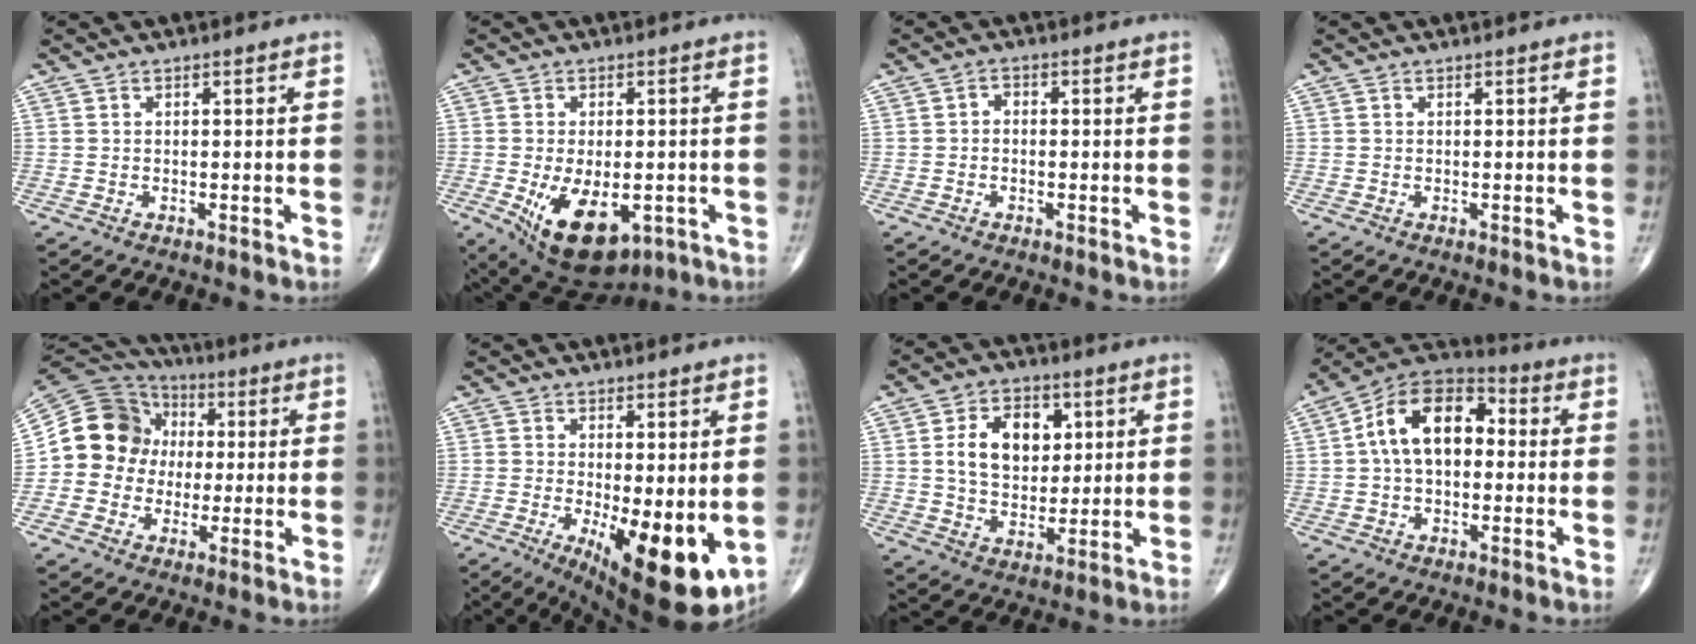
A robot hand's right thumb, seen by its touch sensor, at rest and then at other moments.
{"total": 13.9, "force": [-4.8, 7.5, 10.7], "torque": [-0.167, -0.006, -0.054]}
{"total": 1.6, "force": [-0.3, 1.2, 1.0], "torque": [-0.007, 0.009, -0.011]}
{"total": 0.0}
{"total": 13.9, "force": [0.2, 12.7, 5.7], "torque": [-0.081, 0.031, -0.002]}
{"total": 13.8, "force": [-2.6, 5.0, 12.6], "torque": [-0.181, -0.031, -0.023]}
{"total": 11.9, "force": [2.9, 8.3, 8.1], "torque": [-0.098, -0.006, 0.052]}
{"total": 14.7, "force": [1.4, 9.3, 11.4], "torque": [-0.171, 0.038, 0.008]}